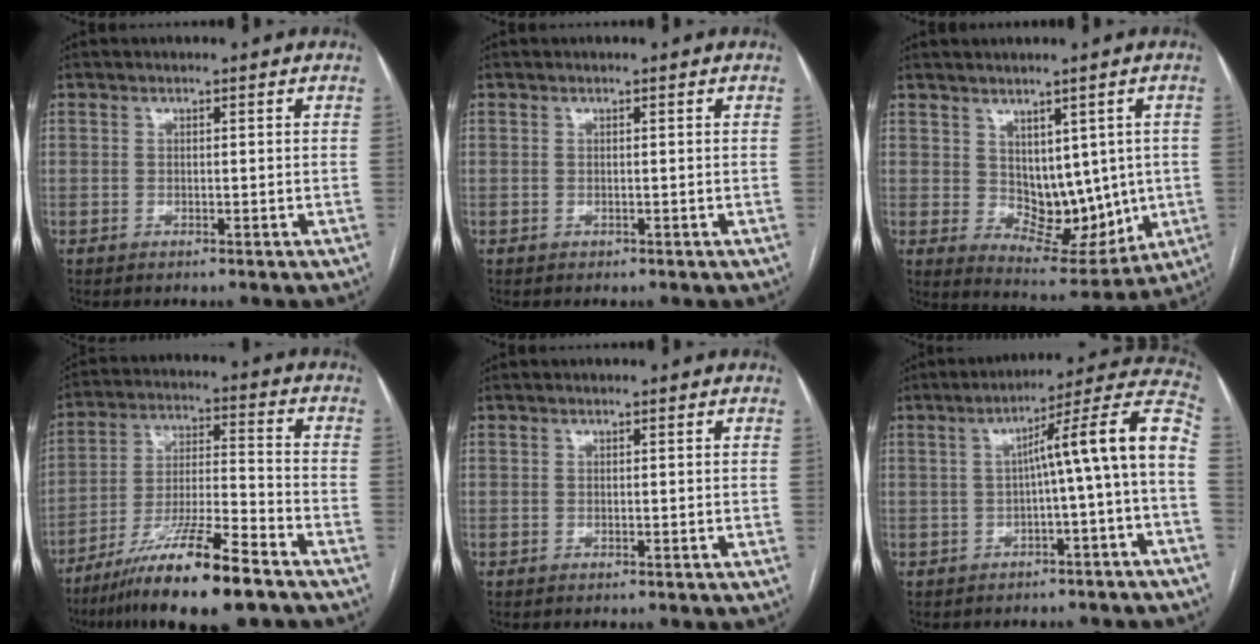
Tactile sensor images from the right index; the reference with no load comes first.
{"total": 0.0}
{"total": 9.6, "force": [1.0, 6.4, 7.2], "torque": [-0.082, 0.001, 0.041]}
{"total": 15.9, "force": [-10.9, 1.3, 11.5], "torque": [-0.214, -0.027, -0.193]}
{"total": 0.0}
{"total": 12.0, "force": [-1.2, -0.4, 11.9], "torque": [-0.156, 0.039, -0.022]}